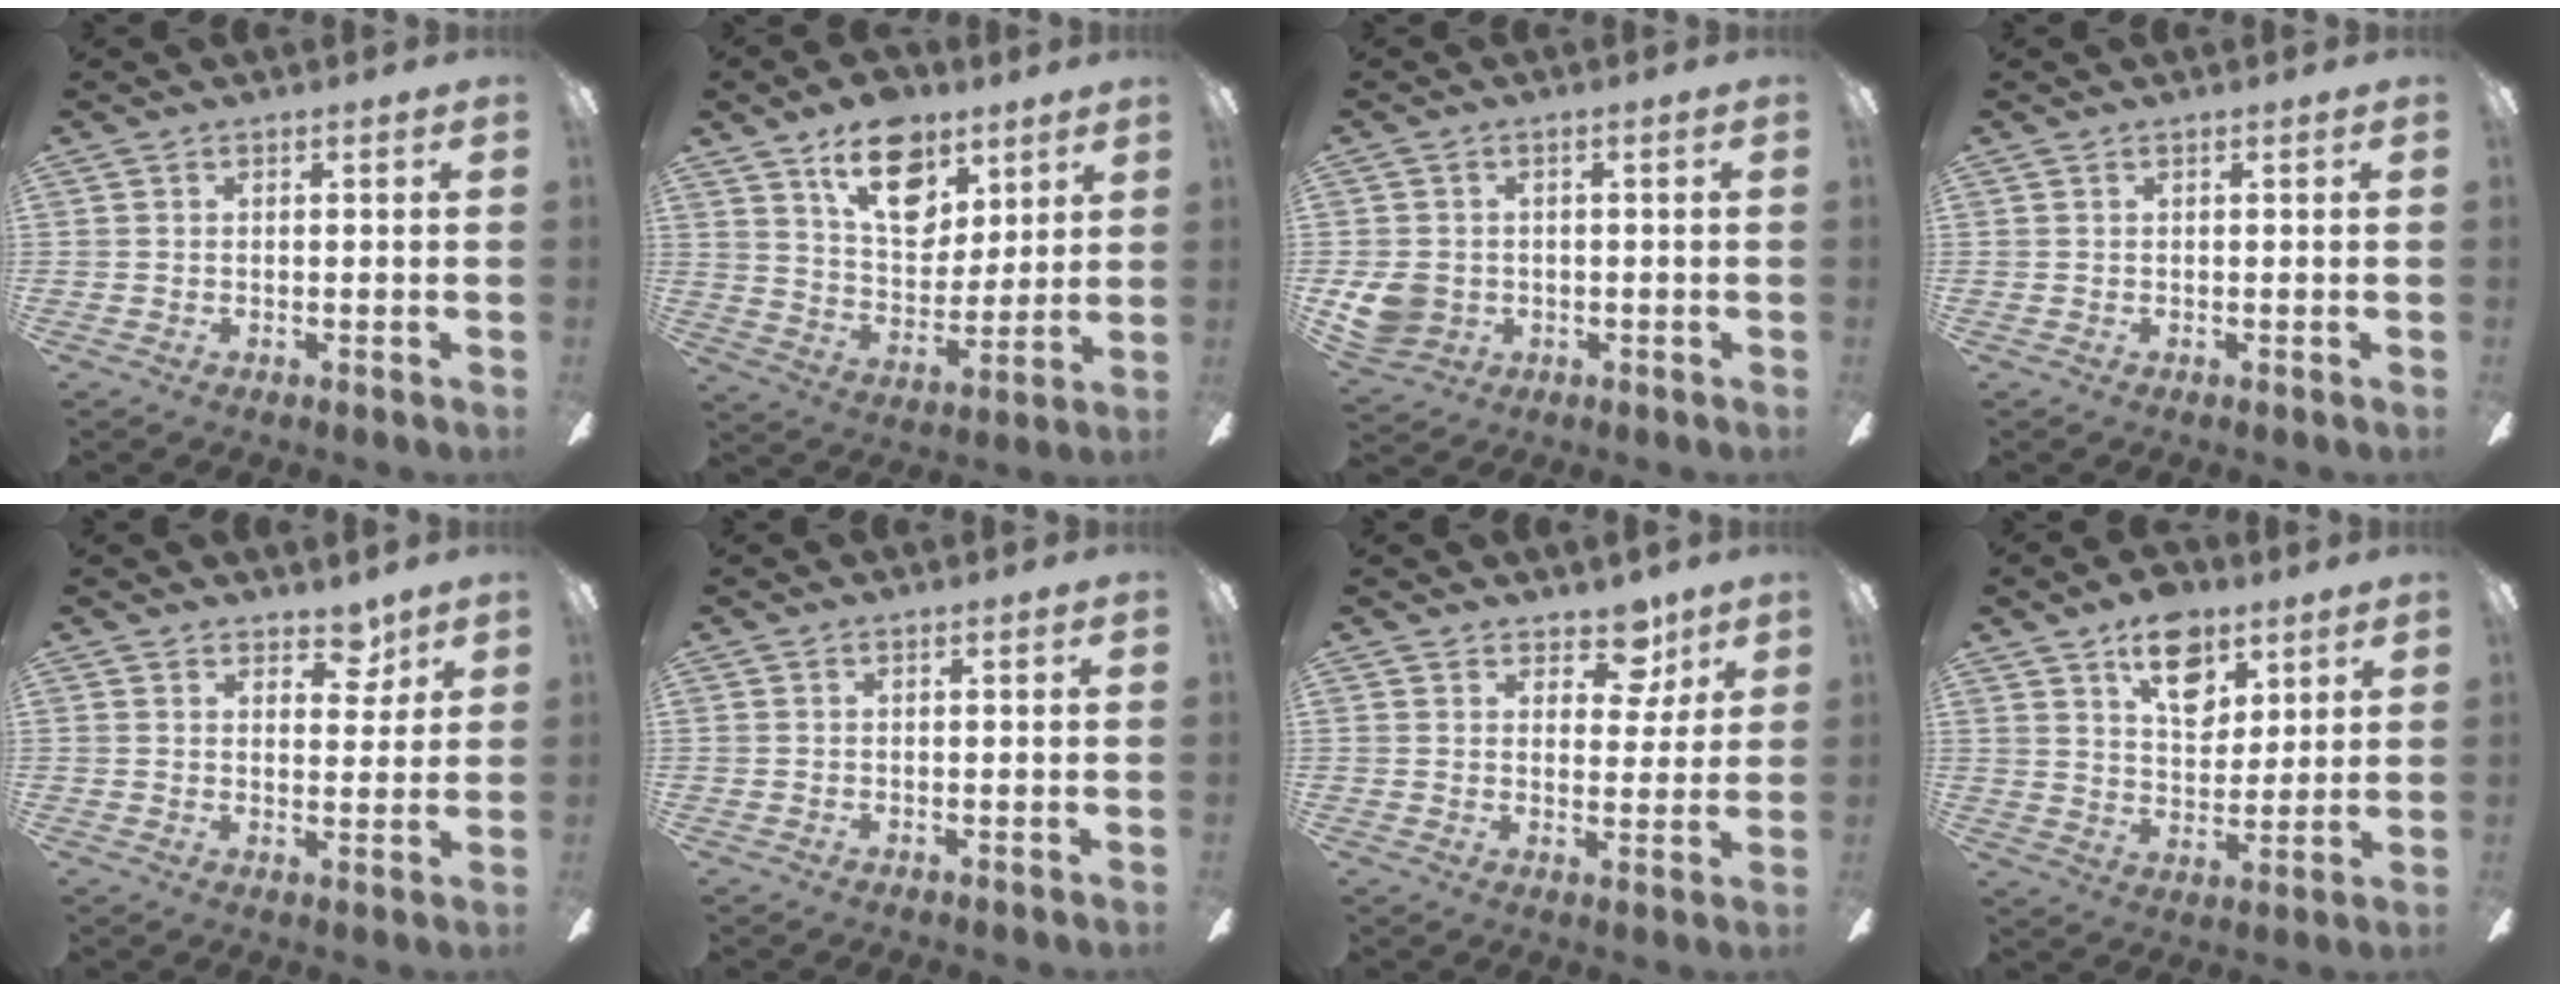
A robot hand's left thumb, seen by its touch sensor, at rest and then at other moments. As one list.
[{"total": 17.5, "force": [10.2, 10.6, 9.4], "torque": [-0.138, -0.045, 0.183]}, {"total": 6.5, "force": [-0.6, 5.8, 3.0], "torque": [-0.059, 0.009, -0.008]}, {"total": 0.0}, {"total": 5.8, "force": [4.5, 2.9, 2.3], "torque": [-0.016, -0.022, 0.075]}, {"total": 0.0}, {"total": 8.3, "force": [5.6, 4.7, 3.8], "torque": [-0.035, -0.027, 0.096]}, {"total": 13.1, "force": [7.8, 7.8, 7.0], "torque": [-0.093, -0.030, 0.137]}]